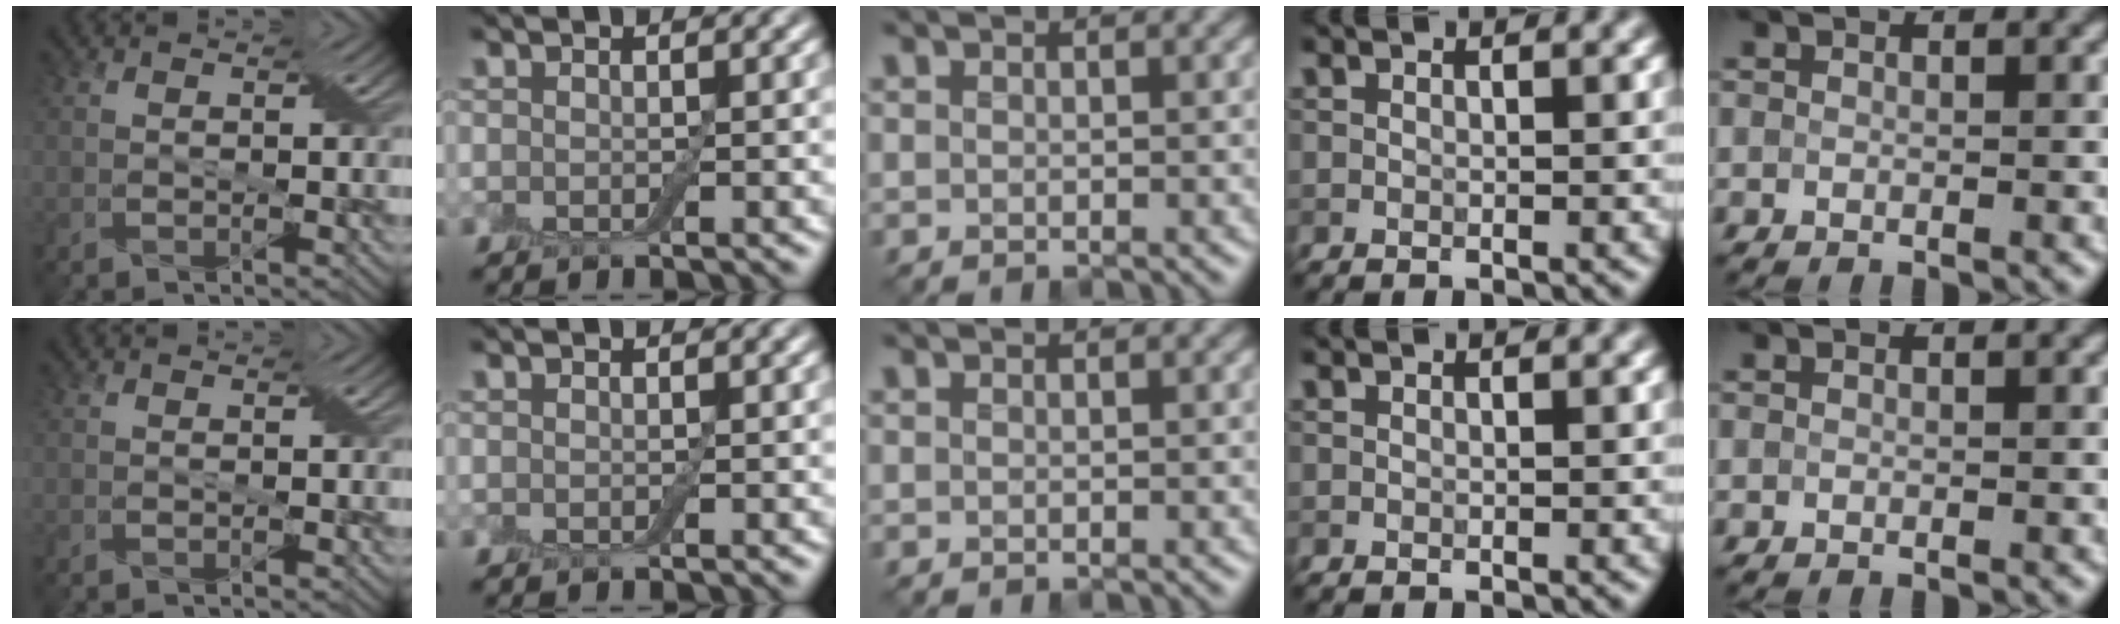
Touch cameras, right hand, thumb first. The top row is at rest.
{}